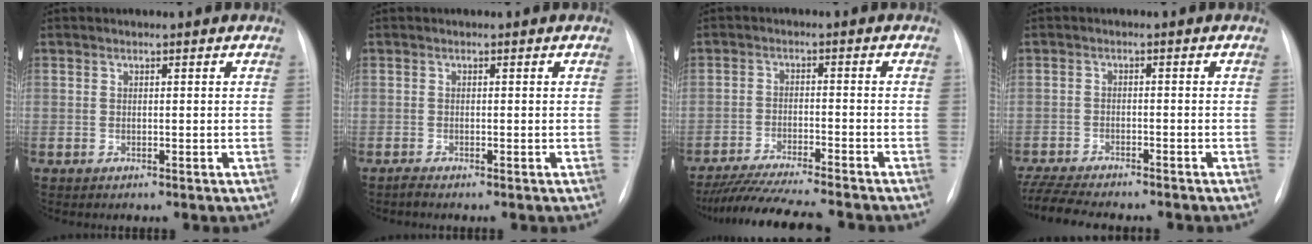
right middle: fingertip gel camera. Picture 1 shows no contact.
{"total": 0.7, "force": [-0.6, -0.1, 0.3], "torque": [-0.008, -0.003, -0.013]}
{"total": 13.4, "force": [-11.9, 0.3, 6.1], "torque": [-0.095, -0.020, -0.187]}
{"total": 12.2, "force": [-10.7, 2.1, 5.4], "torque": [-0.094, -0.013, -0.161]}